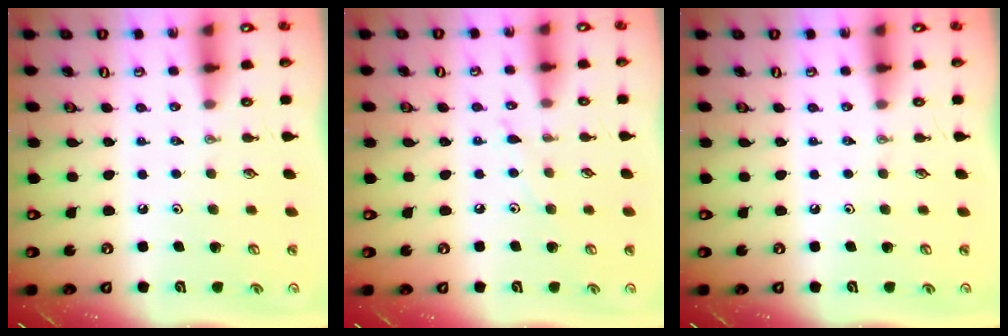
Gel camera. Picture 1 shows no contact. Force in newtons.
{"total": 4.8, "press": 4.7, "slide": 0.3}
{"total": 0.0}